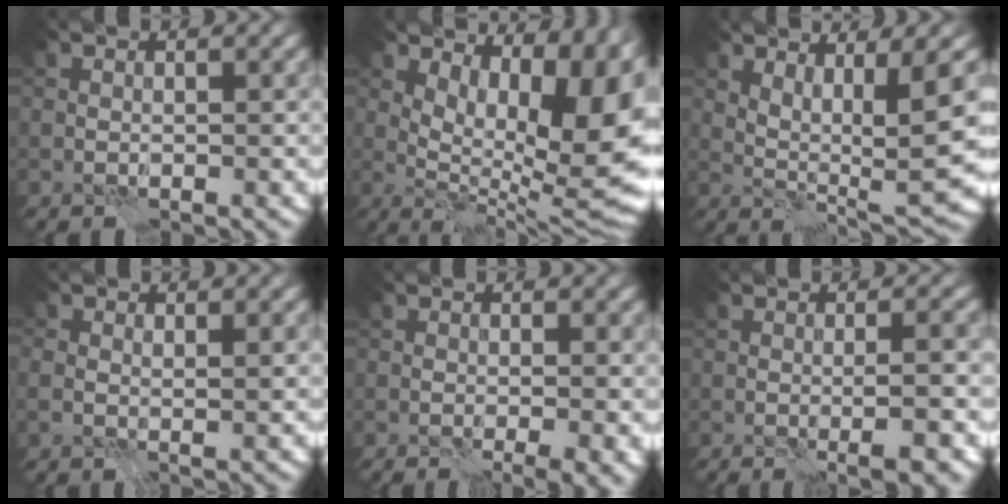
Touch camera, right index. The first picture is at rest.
{"total": 13.1, "force": [2.8, 5.6, 11.5], "torque": [-0.135, -0.001, 0.054]}
{"total": 7.4, "force": [1.3, 2.1, 7.0], "torque": [-0.121, -0.007, 0.028]}
{"total": 1.5, "force": [0.4, 0.8, 1.3], "torque": [-0.021, -0.001, 0.007]}
{"total": 3.0, "force": [-0.5, 0.8, 2.9], "torque": [-0.026, -0.002, -0.007]}
{"total": 4.1, "force": [-0.7, 0.9, 3.9], "torque": [-0.045, 0.004, -0.009]}